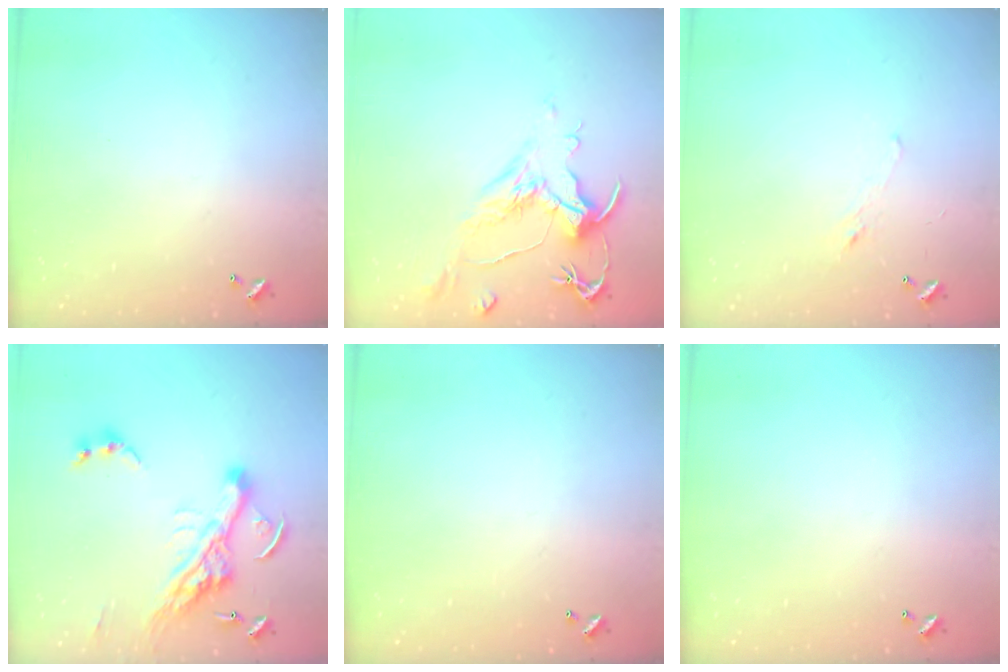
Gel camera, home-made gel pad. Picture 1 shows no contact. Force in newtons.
{"total": 1.7, "press": 0.9, "slide": 1.5}
{"total": 1.1, "press": 0.9, "slide": 0.6}
{"total": 14.4, "press": 14.3, "slide": 1.9}
{"total": 0.0}
{"total": 0.0}